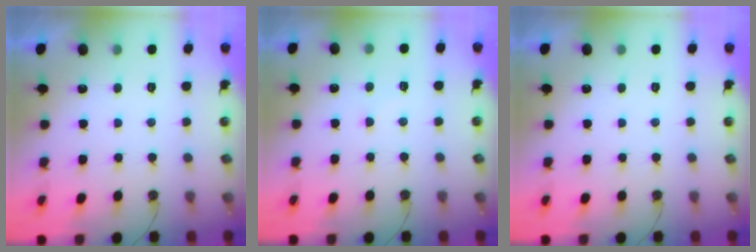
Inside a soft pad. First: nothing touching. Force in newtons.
{"total": 5.2, "press": 5.2, "slide": 0.5}
{"total": 0.0}